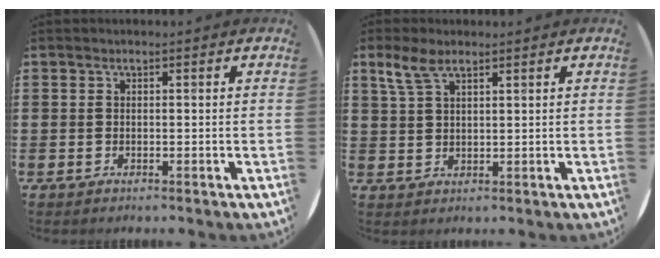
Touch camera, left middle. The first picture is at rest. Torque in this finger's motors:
{"motor_torque": [0.00, 0.00, 0.20, 0.06]}